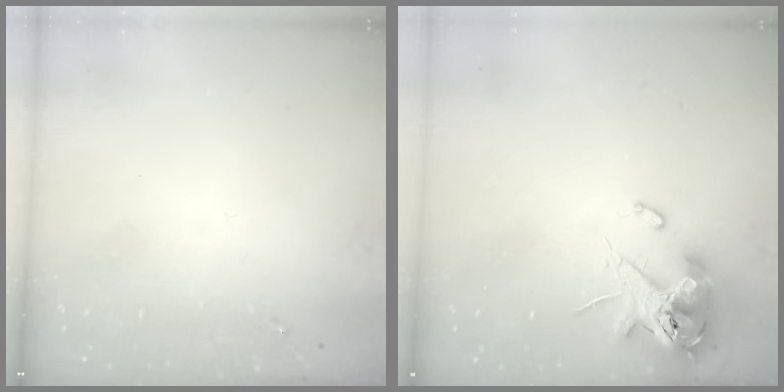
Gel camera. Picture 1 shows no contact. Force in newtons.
{"total": 12.6, "press": 12.5, "slide": 2.0}